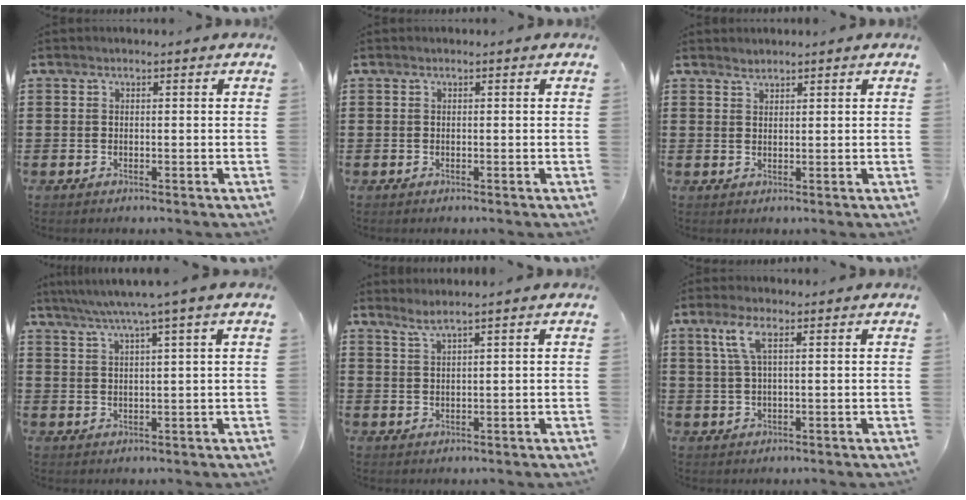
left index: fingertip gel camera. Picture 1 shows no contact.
{"total": 0.0}
{"total": 1.2, "force": [1.2, 0.2, 0.0], "torque": [-0.002, -0.001, 0.024]}
{"total": 4.4, "force": [2.9, -0.8, 3.2], "torque": [-0.070, -0.009, 0.047]}
{"total": 2.0, "force": [1.5, -0.4, 1.2], "torque": [-0.027, 0.001, 0.029]}
{"total": 3.9, "force": [1.6, 0.9, 3.5], "torque": [-0.078, 0.004, 0.027]}